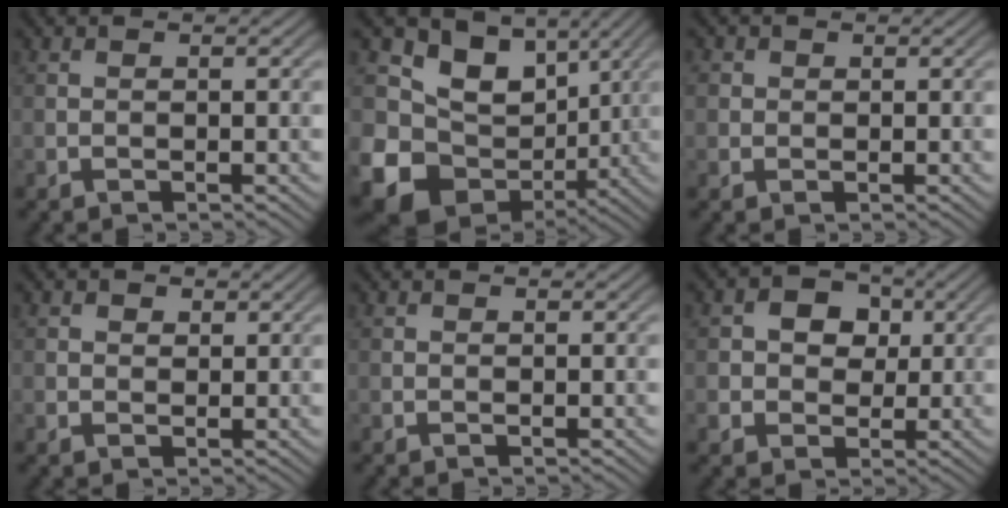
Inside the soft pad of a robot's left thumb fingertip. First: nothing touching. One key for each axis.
{"total": 16.0, "fx": 0.7, "fy": 13.3, "fz": 8.9, "tx": -0.194, "ty": -0.022, "tz": 0.026}
{"total": 1.7, "fx": 0.5, "fy": 1.6, "fz": 0.4, "tx": -0.008, "ty": -0.002, "tz": 0.004}
{"total": 1.6, "fx": 0.7, "fy": 1.3, "fz": 0.5, "tx": -0.010, "ty": -0.003, "tz": 0.012}
{"total": 0.0}
{"total": 5.2, "fx": 0.8, "fy": 4.5, "fz": 2.4, "tx": -0.053, "ty": 0.007, "tz": 0.000}